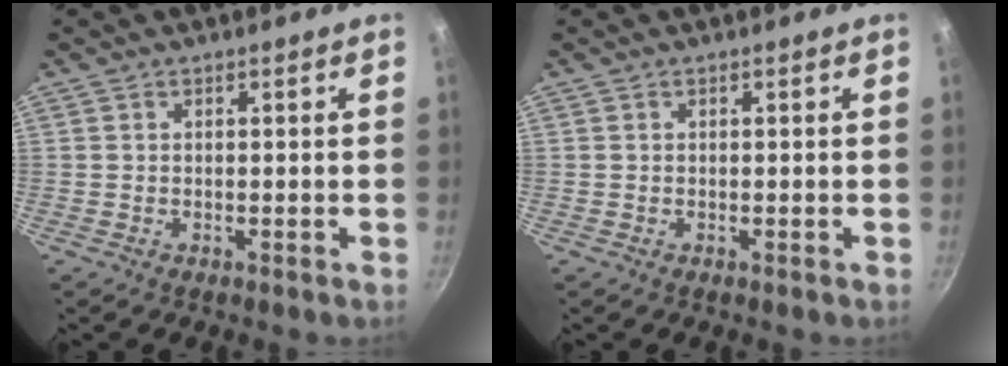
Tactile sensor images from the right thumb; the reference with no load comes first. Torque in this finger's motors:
{"motor_torque": [-0.33, 0.02, 0.00, 0.00, 0.01]}